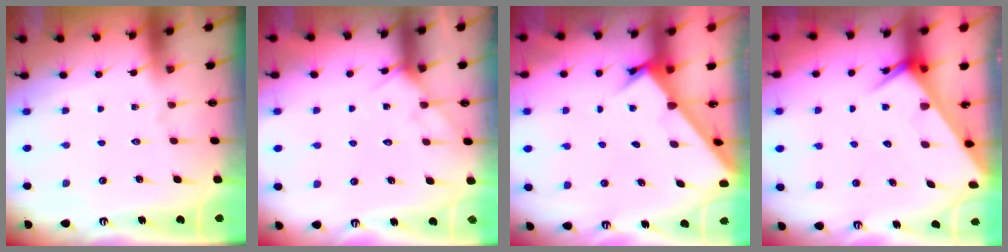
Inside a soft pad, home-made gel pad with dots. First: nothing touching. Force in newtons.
{"total": 5.5, "press": 5.5, "slide": 0.5}
{"total": 2.5, "press": 2.5, "slide": 0.3}
{"total": 4.4, "press": 4.4, "slide": 0.3}